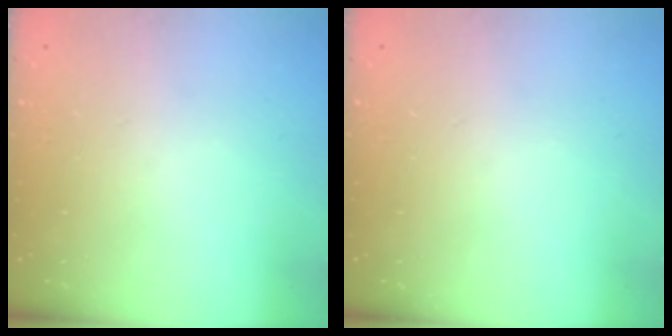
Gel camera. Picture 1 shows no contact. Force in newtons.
{"total": 0.0}